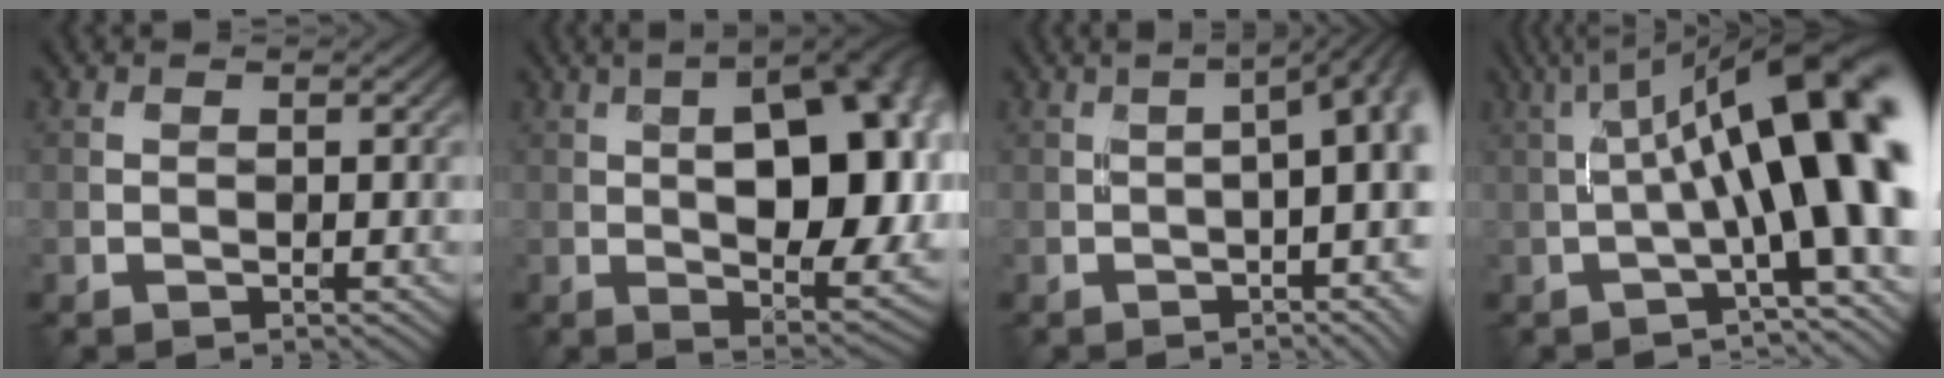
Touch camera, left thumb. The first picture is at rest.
{"total": 14.9, "force": [2.0, 6.3, 13.4], "torque": [-0.180, 0.024, 0.025]}
{"total": 12.2, "force": [-0.8, 3.2, 11.7], "torque": [-0.125, 0.019, -0.017]}
{"total": 15.6, "force": [1.2, 3.3, 15.2], "torque": [-0.204, 0.032, 0.023]}